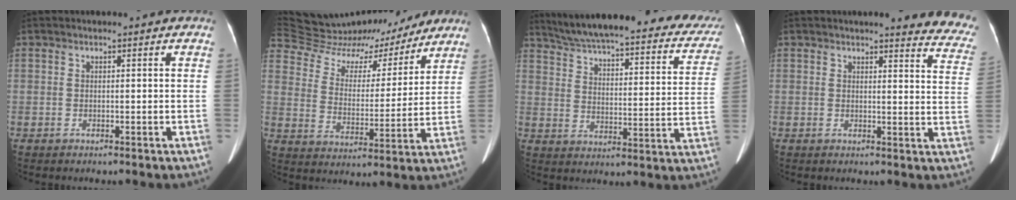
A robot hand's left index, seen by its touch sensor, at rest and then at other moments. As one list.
[{"total": 23.6, "force": [21.3, 7.8, 6.3], "torque": [-0.132, 0.023, 0.316]}, {"total": 29.9, "force": [25.9, 6.5, 13.5], "torque": [-0.205, -0.033, 0.318]}, {"total": 12.1, "force": [11.3, 1.9, 3.6], "torque": [-0.005, -0.062, 0.089]}]